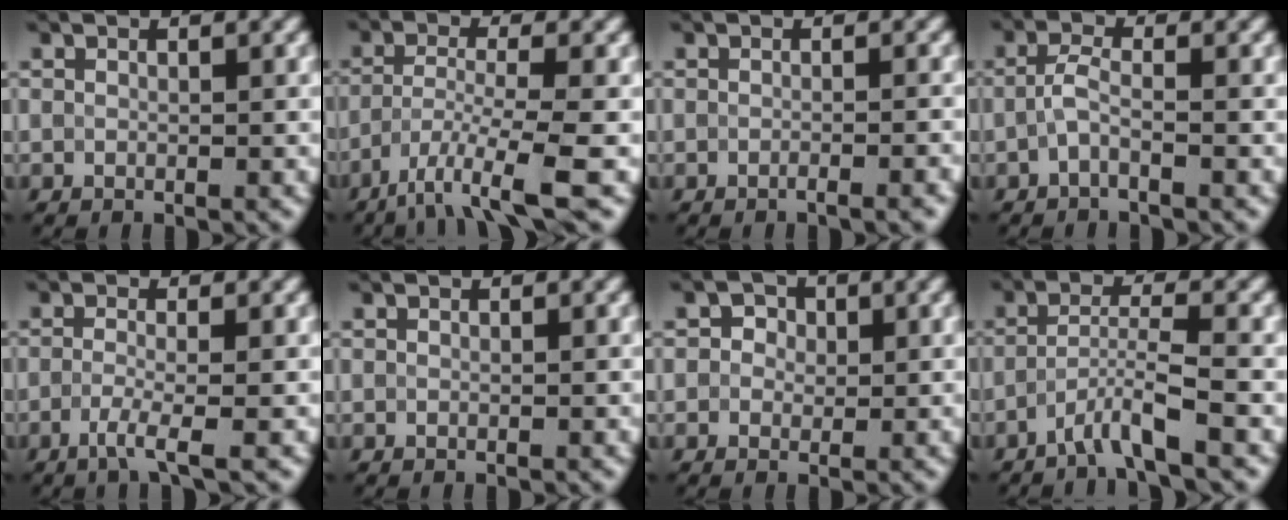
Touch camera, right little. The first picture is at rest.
{"total": 5.5, "force": [-3.2, 0.8, 4.4], "torque": [-0.078, -0.010, -0.068]}
{"total": 1.9, "force": [-1.0, 0.6, 1.6], "torque": [-0.008, 0.001, -0.021]}
{"total": 1.9, "force": [-0.7, 0.5, 1.7], "torque": [-0.039, 0.002, -0.019]}
{"total": 2.6, "force": [-1.2, 0.5, 2.3], "torque": [-0.039, -0.002, -0.034]}
{"total": 0.0}
{"total": 1.9, "force": [0.6, 1.6, 0.7], "torque": [-0.001, 0.005, -0.002]}
{"total": 3.4, "force": [-2.1, 0.1, 2.6], "torque": [-0.050, 0.005, -0.050]}